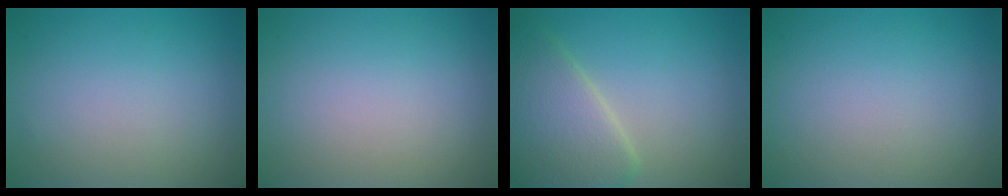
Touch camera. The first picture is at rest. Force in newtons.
{"total": 0.0}
{"total": 6.0, "press": 6.0, "slide": 0.3}
{"total": 0.0}